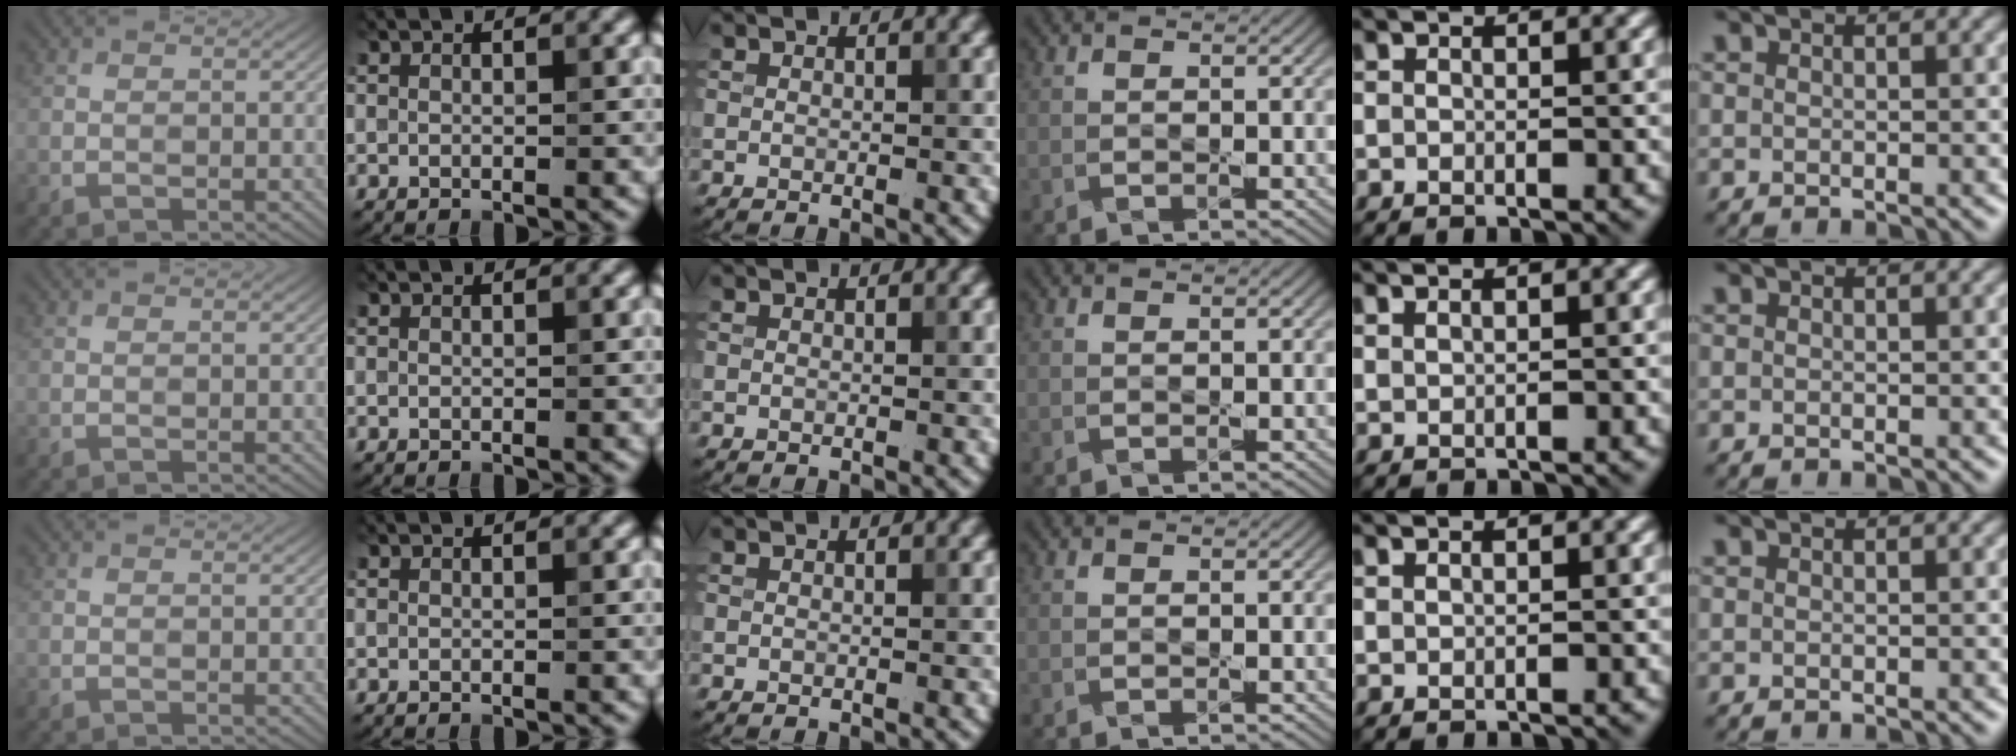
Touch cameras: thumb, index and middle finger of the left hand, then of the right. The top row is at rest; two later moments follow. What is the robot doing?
{"motion": "press", "object": "sticky note"}